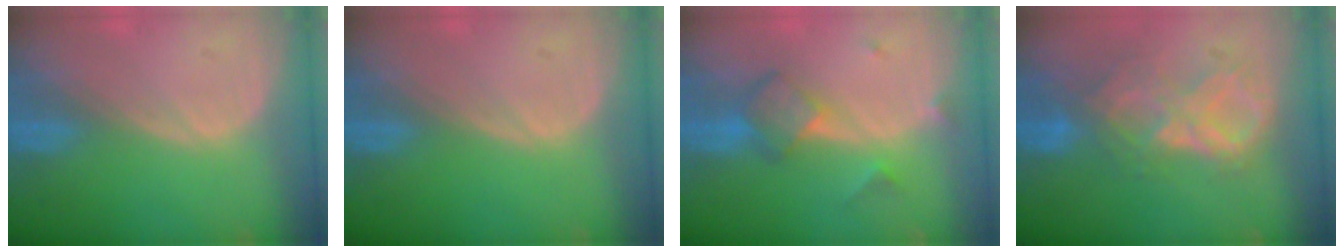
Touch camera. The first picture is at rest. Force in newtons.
{"total": 0.0}
{"total": 5.9, "press": 5.2, "slide": 2.9}
{"total": 8.8, "press": 7.7, "slide": 4.2}